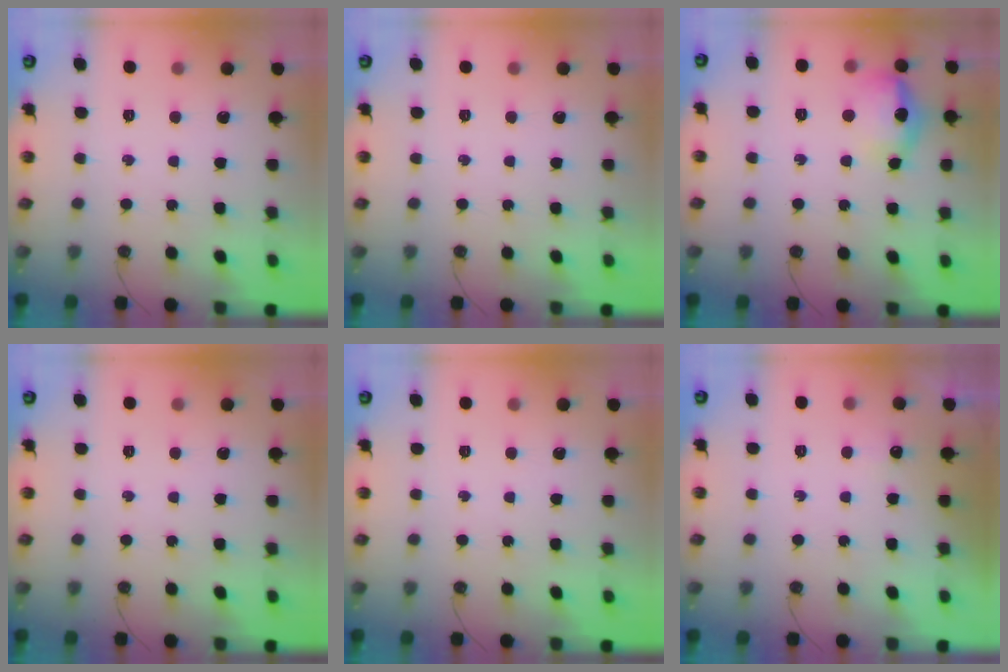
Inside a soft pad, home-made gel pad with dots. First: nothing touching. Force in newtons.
{"total": 0.0}
{"total": 13.1, "press": 13.1, "slide": 1.0}
{"total": 0.0}
{"total": 0.0}
{"total": 2.8, "press": 2.7, "slide": 0.4}